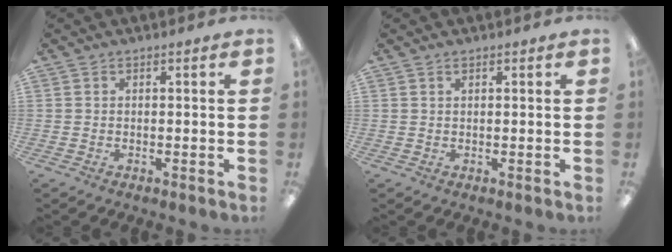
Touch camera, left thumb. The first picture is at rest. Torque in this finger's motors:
{"motor_torque": [-0.12, -0.05, -0.13, -0.09, -0.01]}